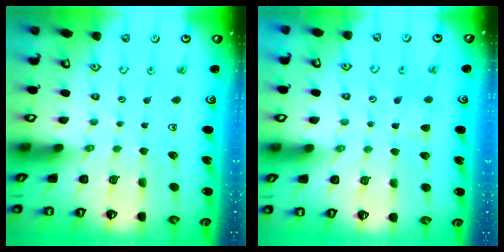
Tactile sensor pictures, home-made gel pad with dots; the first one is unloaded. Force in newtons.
{"total": 5.8, "press": 5.8, "slide": 0.5}